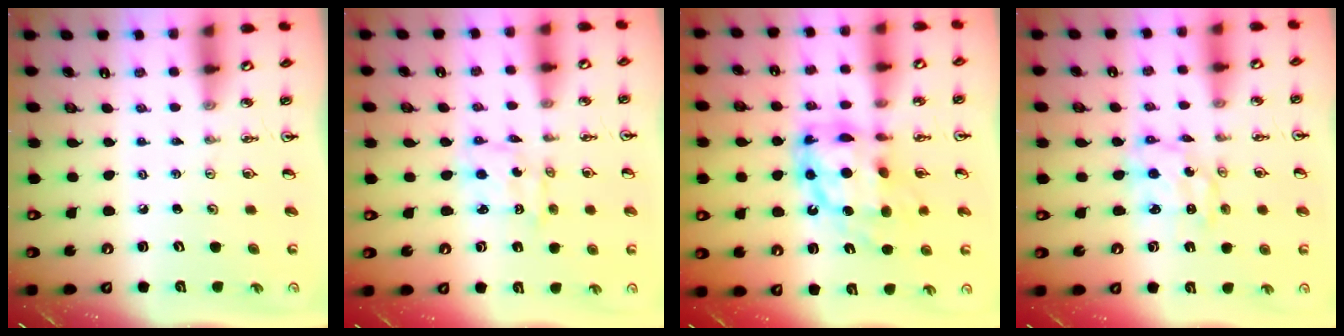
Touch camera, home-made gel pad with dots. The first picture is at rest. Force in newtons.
{"total": 2.1, "press": 2.1, "slide": 0.1}
{"total": 14.5, "press": 14.5, "slide": 1.3}
{"total": 5.3, "press": 5.3, "slide": 0.5}